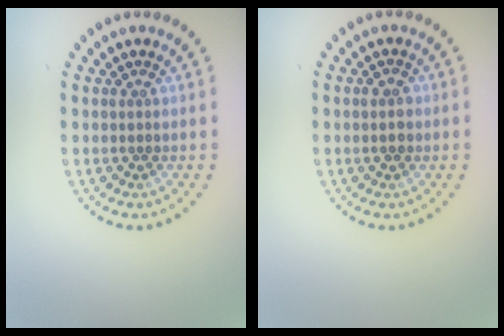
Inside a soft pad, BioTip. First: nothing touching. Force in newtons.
{"total": 1.4, "press": 1.4, "slide": 0.1}